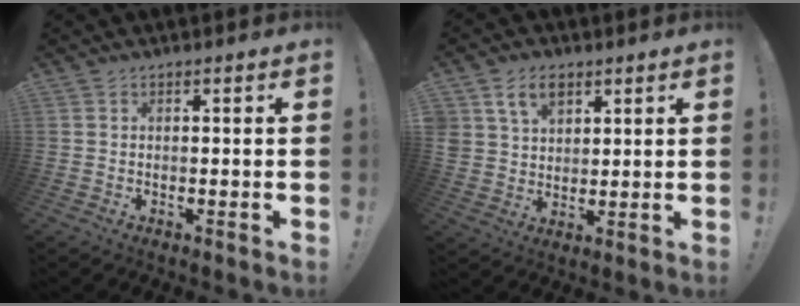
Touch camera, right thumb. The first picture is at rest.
{"total": 8.5, "force": [4.7, 6.0, 3.7], "torque": [-0.059, -0.013, 0.092]}